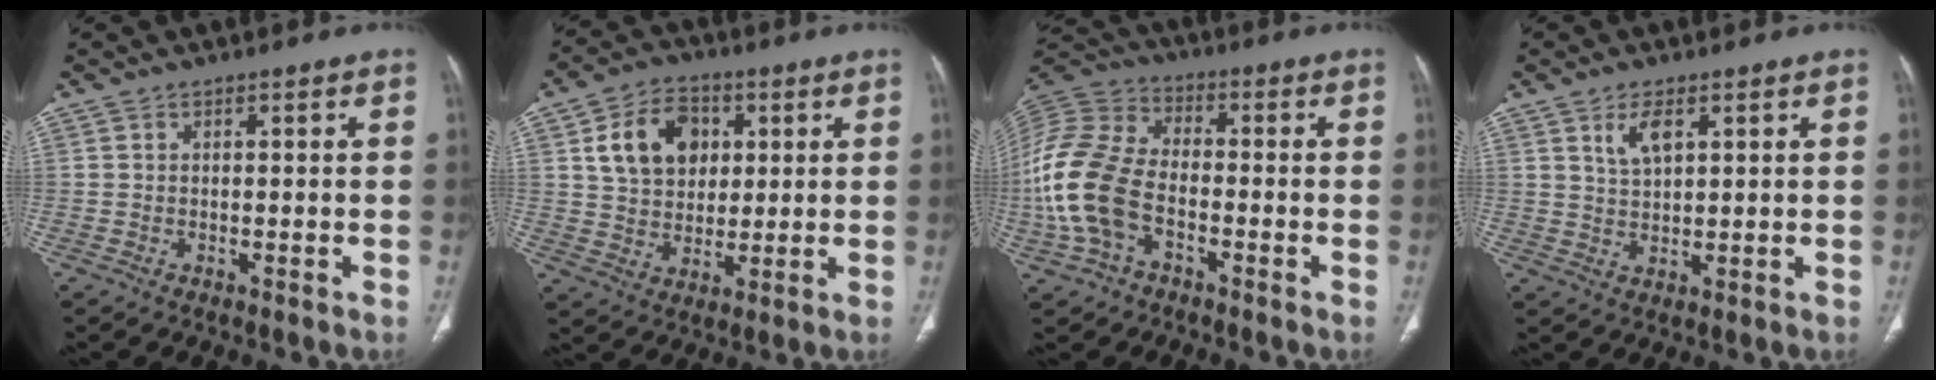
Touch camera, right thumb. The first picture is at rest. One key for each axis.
{"total": 12.3, "fx": 3.7, "fy": 9.2, "fz": 7.3, "tx": -0.093, "ty": -0.002, "tz": 0.066}
{"total": 17.5, "fx": -4.7, "fy": 11.1, "fz": 12.7, "tx": -0.283, "ty": 0.028, "tz": -0.094}
{"total": 3.4, "fx": 1.9, "fy": 1.5, "fz": 2.3, "tx": -0.040, "ty": -0.013, "tz": 0.041}